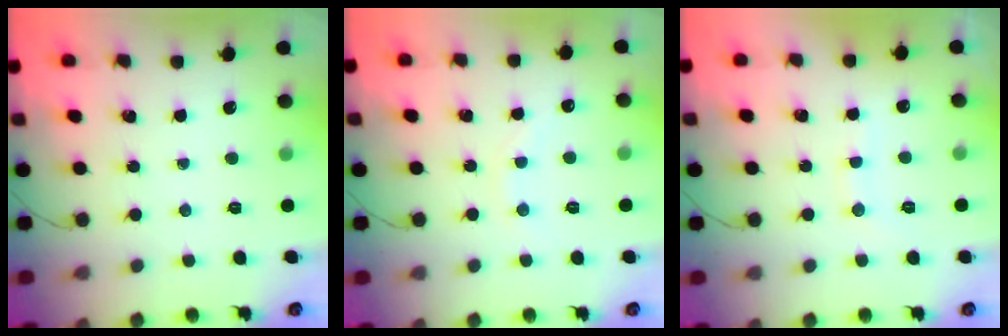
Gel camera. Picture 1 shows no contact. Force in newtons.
{"total": 4.5, "press": 4.3, "slide": 1.3}
{"total": 6.8, "press": 6.8, "slide": 0.9}